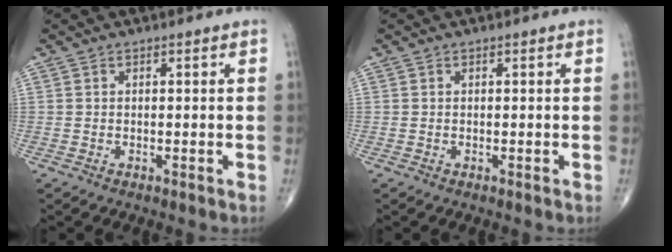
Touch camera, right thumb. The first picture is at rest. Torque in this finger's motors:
{"motor_torque": [-0.01, 0.00, 0.00, 0.00, 0.00]}